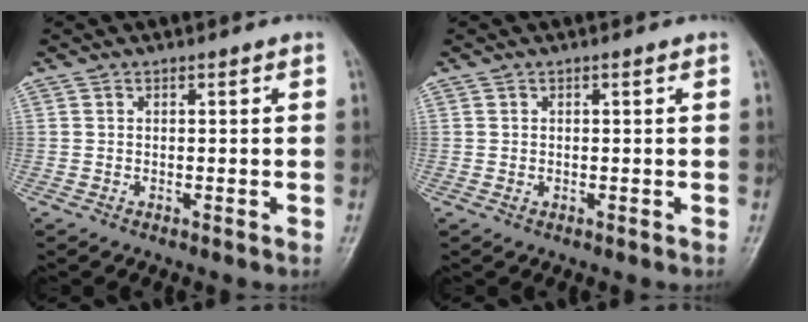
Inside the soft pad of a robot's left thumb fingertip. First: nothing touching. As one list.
[{"total": 0.7, "force": [0.2, 0.5, 0.5], "torque": [-0.008, 0.004, 0.005]}]